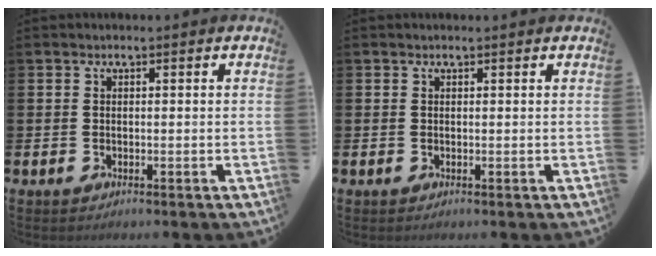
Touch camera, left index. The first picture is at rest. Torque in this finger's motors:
{"motor_torque": [0.92, -1.24, 0.19, 0.00]}